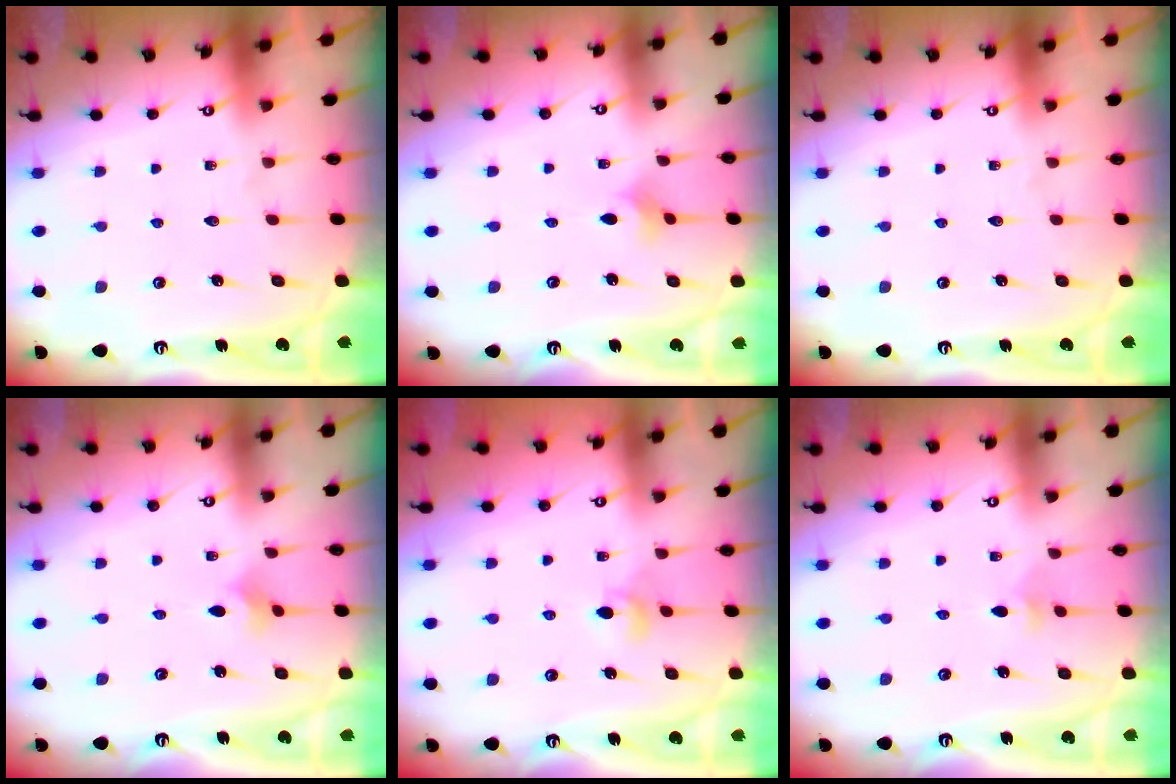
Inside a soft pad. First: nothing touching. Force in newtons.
{"total": 2.4, "press": 2.4, "slide": 0.5}
{"total": 0.0}
{"total": 1.7, "press": 1.7, "slide": 0.4}
{"total": 3.8, "press": 3.8, "slide": 0.6}
{"total": 3.3, "press": 3.2, "slide": 0.8}